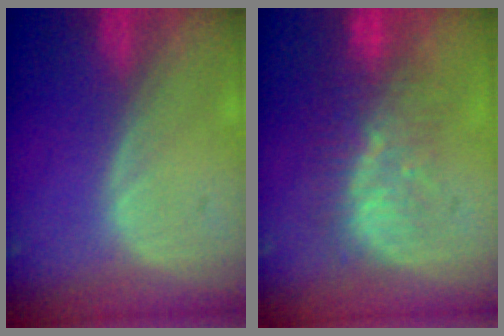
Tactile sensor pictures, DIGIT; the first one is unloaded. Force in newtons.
{"total": 8.3, "press": 7.7, "slide": 3.1}